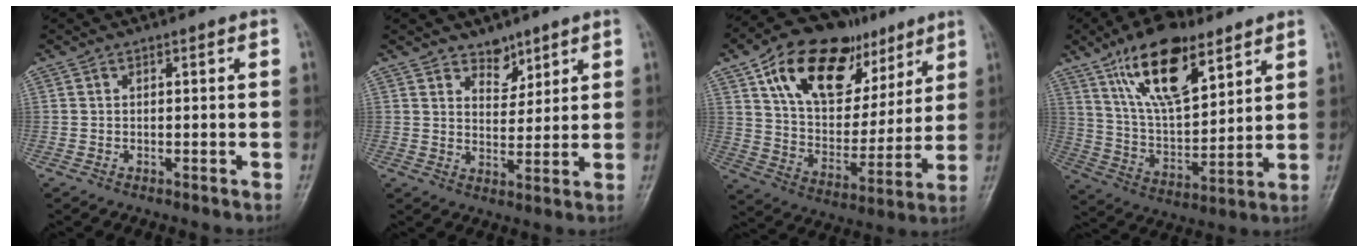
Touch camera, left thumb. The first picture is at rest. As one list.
[{"total": 5.0, "force": [3.7, 2.9, 1.7], "torque": [0.003, -0.028, 0.062]}, {"total": 23.7, "force": [12.2, 14.0, 14.7], "torque": [-0.199, -0.023, 0.206]}, {"total": 17.9, "force": [10.3, 7.7, 12.4], "torque": [-0.183, -0.045, 0.192]}]